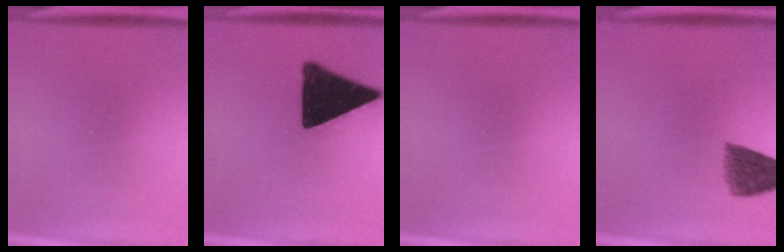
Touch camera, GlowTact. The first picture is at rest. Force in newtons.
{"total": 16.4}
{"total": 0.0}
{"total": 6.0}